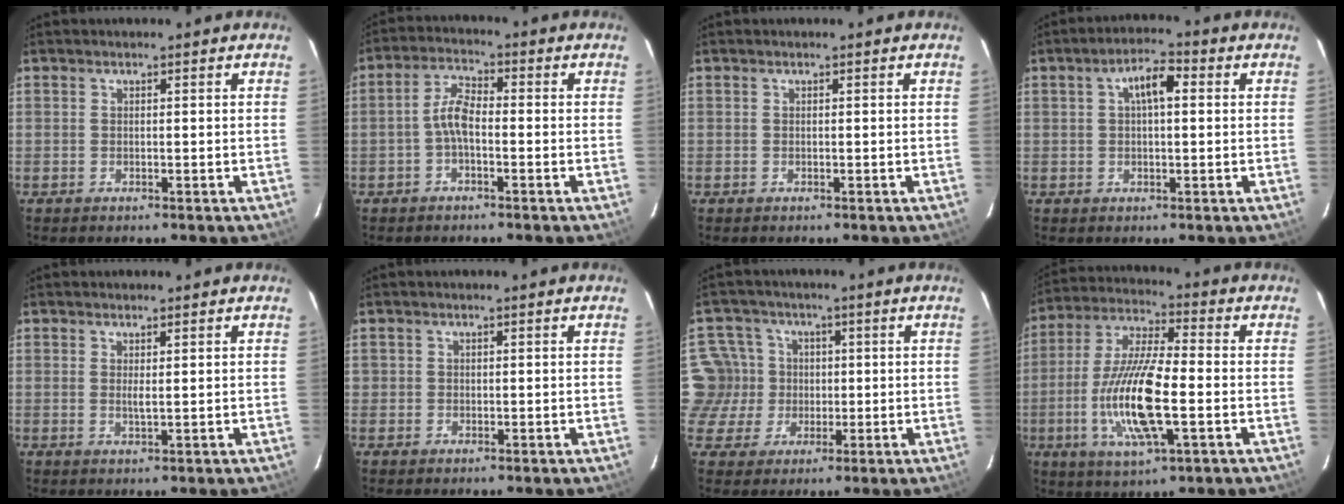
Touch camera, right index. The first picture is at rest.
{"total": 4.5, "force": [-1.4, 1.8, 3.8], "torque": [-0.085, 0.017, -0.031]}
{"total": 0.0}
{"total": 5.3, "force": [1.2, 2.2, 4.7], "torque": [-0.084, 0.018, 0.022]}
{"total": 1.6, "force": [0.5, 0.1, 1.5], "torque": [-0.025, -0.001, 0.007]}
{"total": 0.8, "force": [0.0, 0.8, -0.1], "torque": [0.003, 0.001, -0.001]}
{"total": 6.8, "force": [0.0, 6.8, 0.1], "torque": [-0.010, 0.015, -0.008]}
{"total": 16.1, "force": [-3.6, 4.1, 15.2], "torque": [-0.313, -0.007, -0.071]}